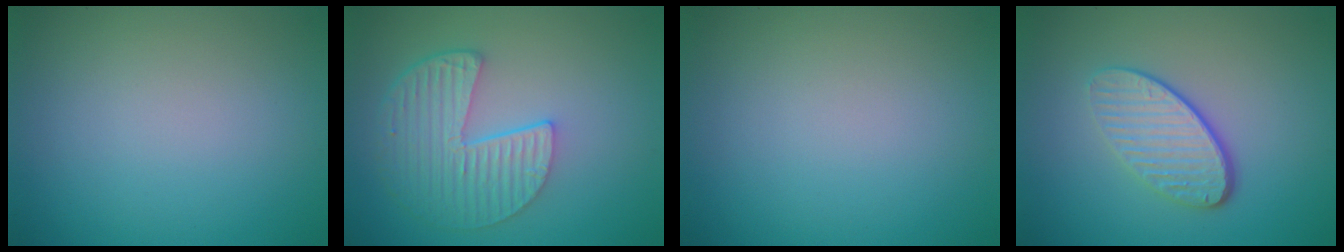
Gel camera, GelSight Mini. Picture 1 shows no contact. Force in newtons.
{"total": 5.7, "press": 4.3, "slide": 3.7}
{"total": 0.0}
{"total": 4.1, "press": 3.0, "slide": 2.8}